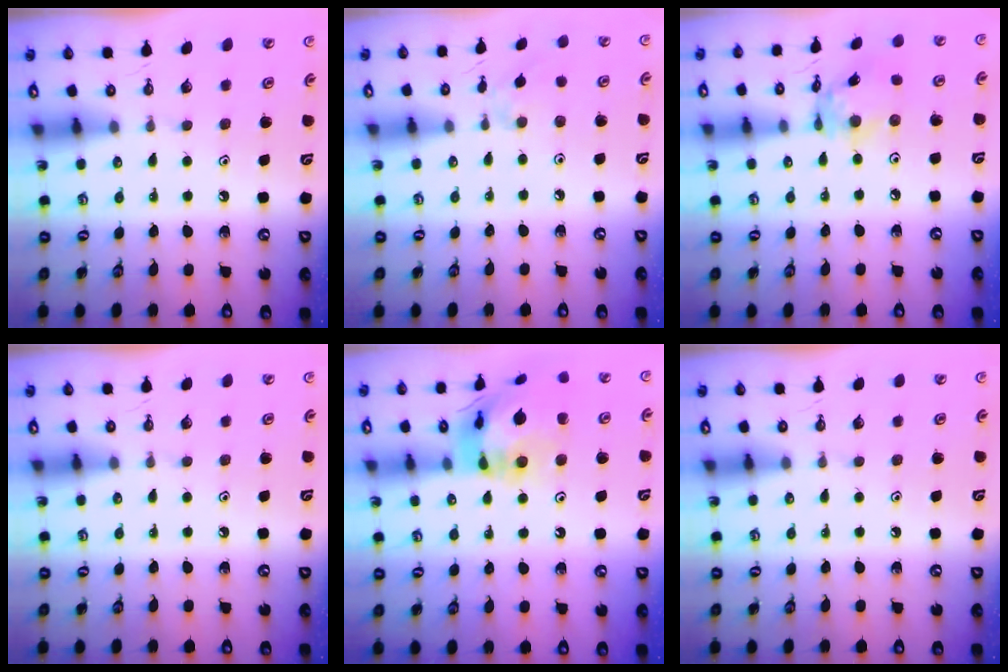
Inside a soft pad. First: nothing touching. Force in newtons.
{"total": 3.4, "press": 3.3, "slide": 0.7}
{"total": 9.2, "press": 9.2, "slide": 0.6}
{"total": 0.0}
{"total": 16.0, "press": 15.9, "slide": 1.8}
{"total": 0.0}